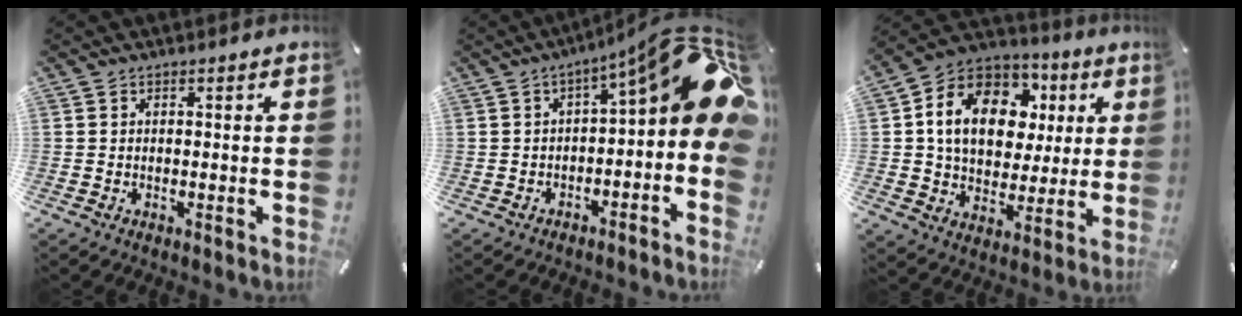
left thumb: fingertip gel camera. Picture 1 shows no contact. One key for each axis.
{"total": 16.2, "fx": 4.4, "fy": 4.8, "fz": 14.8, "tx": -0.191, "ty": -0.034, "tz": 0.068}
{"total": 15.6, "fx": 3.5, "fy": 12.3, "fz": 9.0, "tx": -0.174, "ty": -0.003, "tz": 0.063}